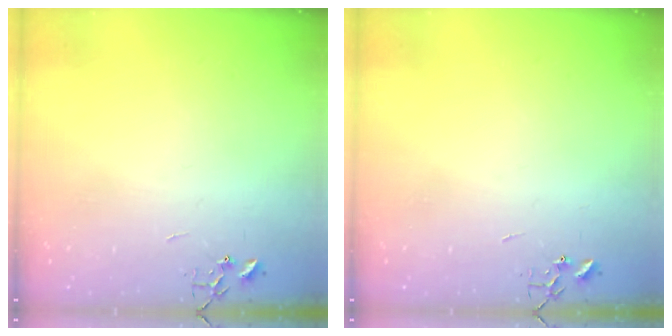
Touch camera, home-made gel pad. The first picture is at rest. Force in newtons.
{"total": 0.0}